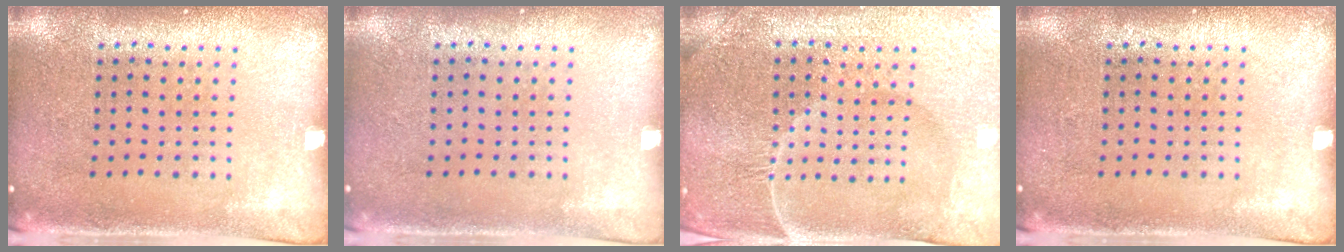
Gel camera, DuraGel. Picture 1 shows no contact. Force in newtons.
{"total": 0.0}
{"total": 4.3, "press": 4.2, "slide": 1.1}
{"total": 0.0}